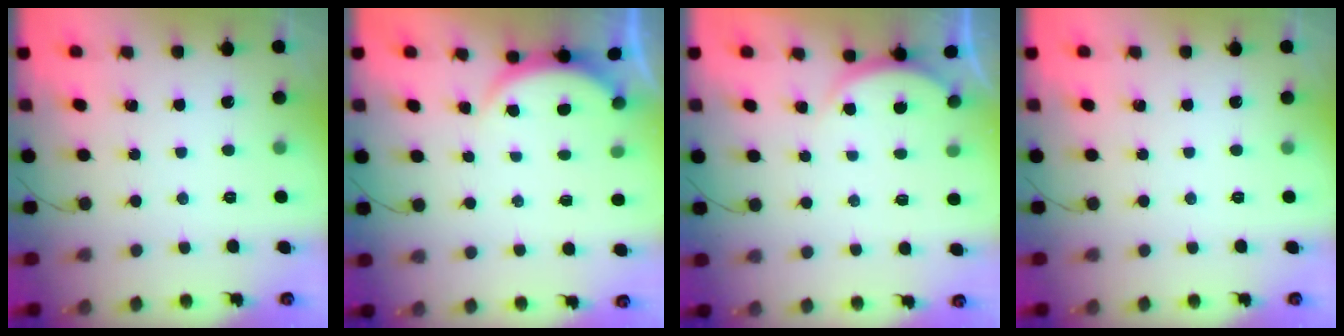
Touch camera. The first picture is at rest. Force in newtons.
{"total": 2.3, "press": 2.2, "slide": 0.5}
{"total": 2.8, "press": 2.8, "slide": 0.4}
{"total": 0.0}